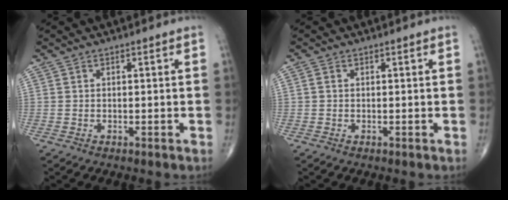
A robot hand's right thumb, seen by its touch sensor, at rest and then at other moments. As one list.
[{"total": 0.6, "force": [0.1, 0.5, 0.4], "torque": [-0.008, 0.001, 0.001]}]